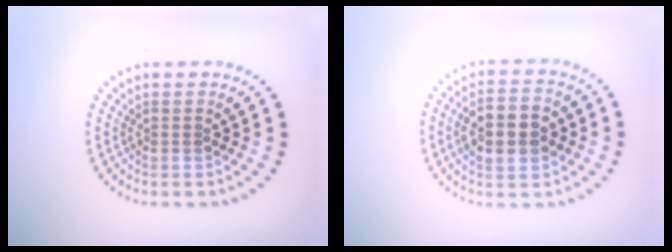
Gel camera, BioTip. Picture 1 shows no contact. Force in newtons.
{"total": 5.6, "press": 5.6, "slide": 0.4}